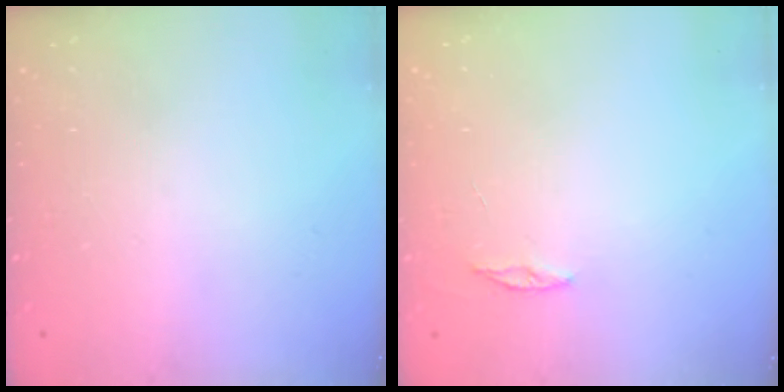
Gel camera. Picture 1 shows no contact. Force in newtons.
{"total": 3.0, "press": 2.9, "slide": 0.3}